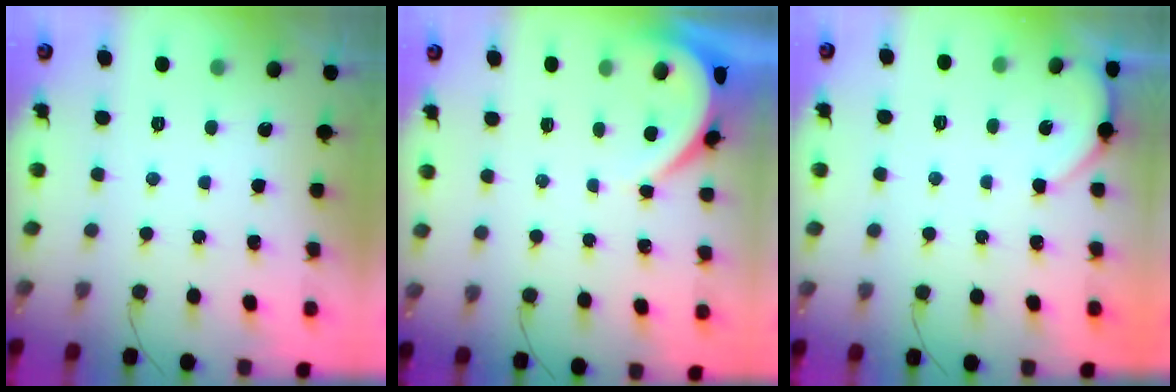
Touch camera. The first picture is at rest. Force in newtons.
{"total": 3.5, "press": 3.5, "slide": 0.5}
{"total": 2.3, "press": 2.2, "slide": 0.4}